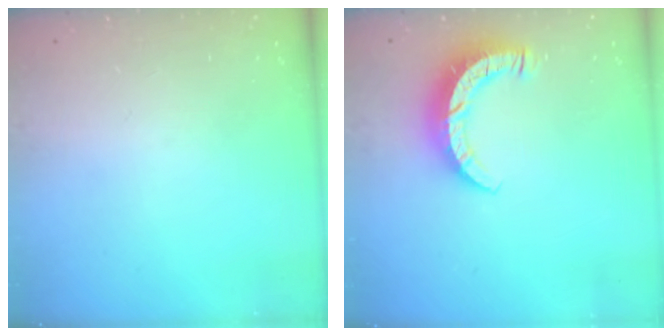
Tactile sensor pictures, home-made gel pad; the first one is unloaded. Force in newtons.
{"total": 9.0, "press": 8.9, "slide": 1.0}